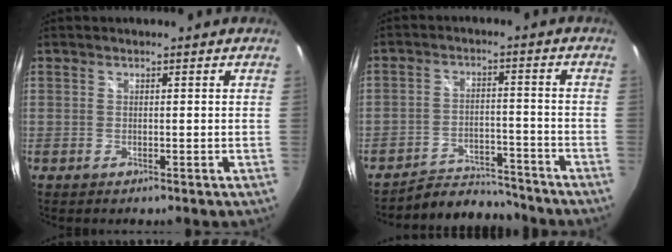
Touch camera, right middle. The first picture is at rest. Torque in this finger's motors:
{"motor_torque": [-0.74, -1.07, -0.94, -0.21]}